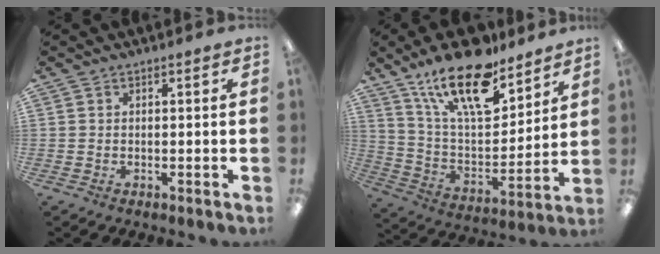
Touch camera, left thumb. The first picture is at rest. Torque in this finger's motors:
{"motor_torque": [0.70, 0.70, 1.37, -1.40, 0.27]}